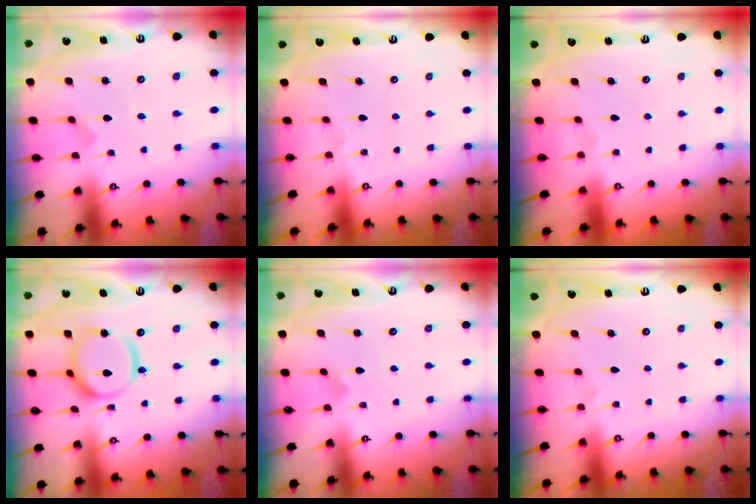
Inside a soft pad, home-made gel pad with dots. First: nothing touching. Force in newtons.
{"total": 0.0}
{"total": 0.0}
{"total": 13.8, "press": 13.7, "slide": 1.4}
{"total": 1.9, "press": 1.9, "slide": 0.1}
{"total": 0.0}